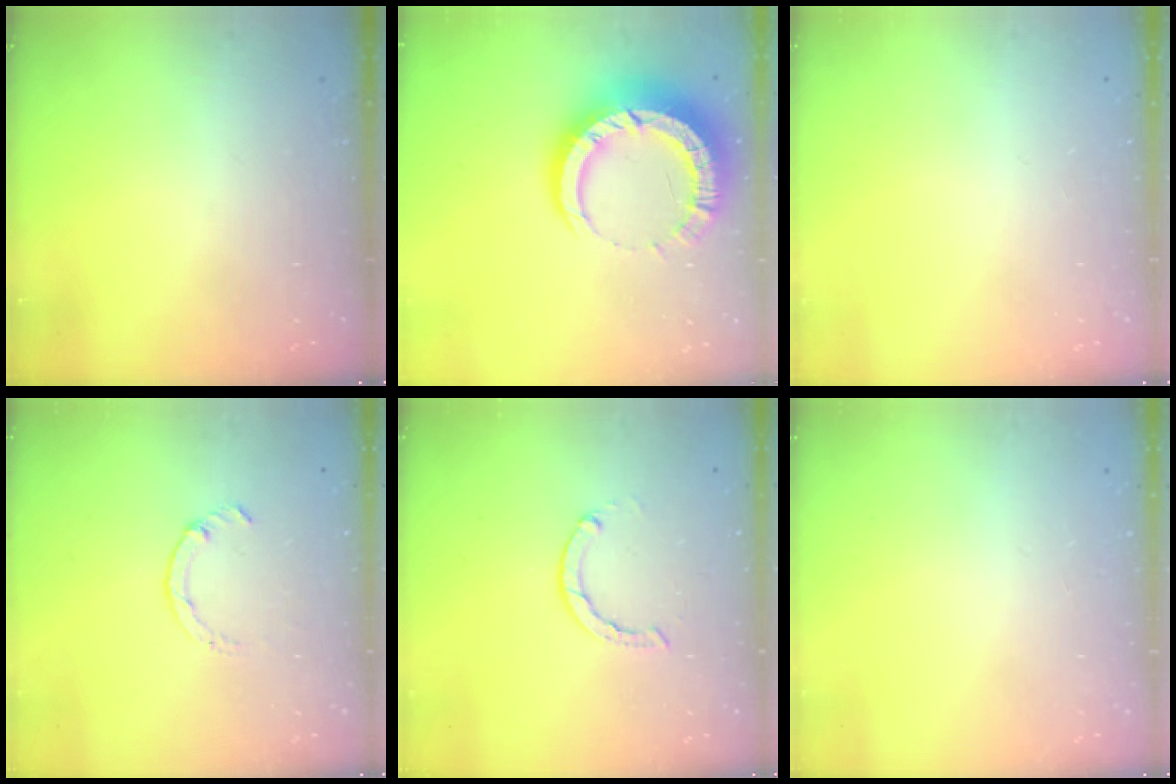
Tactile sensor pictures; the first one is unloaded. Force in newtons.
{"total": 12.7, "press": 12.6, "slide": 1.3}
{"total": 0.0}
{"total": 2.2, "press": 2.1, "slide": 0.4}
{"total": 2.1, "press": 2.1, "slide": 0.3}
{"total": 2.4, "press": 2.4, "slide": 0.2}